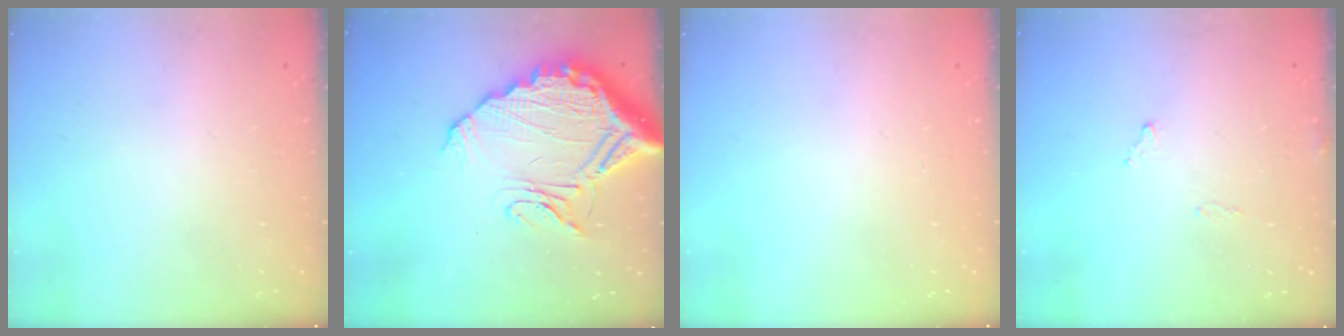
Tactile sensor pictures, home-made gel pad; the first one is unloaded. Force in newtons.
{"total": 17.9, "press": 17.8, "slide": 1.5}
{"total": 0.0}
{"total": 7.4, "press": 7.4, "slide": 0.3}